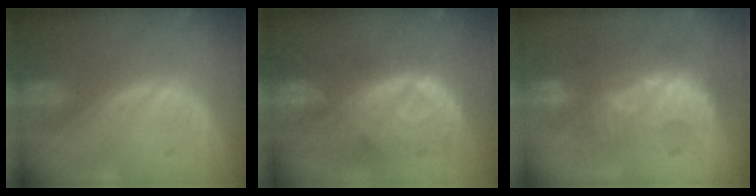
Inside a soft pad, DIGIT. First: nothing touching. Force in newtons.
{"total": 10.2, "press": 9.3, "slide": 4.2}
{"total": 9.8, "press": 8.5, "slide": 4.7}